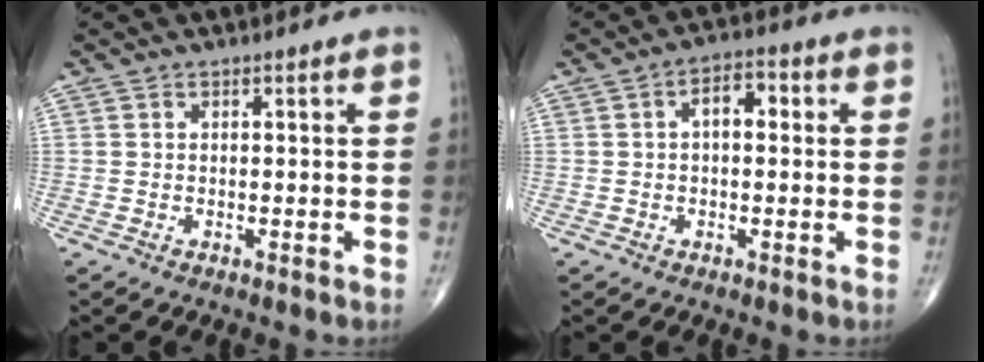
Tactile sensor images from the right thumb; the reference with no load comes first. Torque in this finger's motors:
{"motor_torque": [1.38, 2.65, 0.55, 0.12, 0.01]}